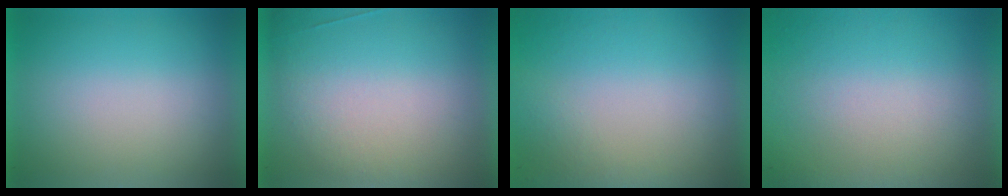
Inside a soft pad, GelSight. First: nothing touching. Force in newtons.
{"total": 2.6}
{"total": 8.2}
{"total": 5.9}